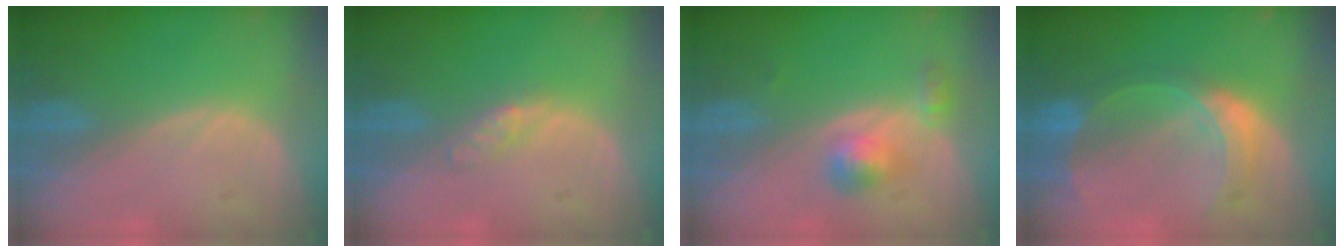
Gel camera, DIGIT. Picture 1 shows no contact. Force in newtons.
{"total": 2.4, "press": 2.4, "slide": 0.2}
{"total": 3.9, "press": 3.7, "slide": 1.4}
{"total": 7.6, "press": 6.6, "slide": 3.7}